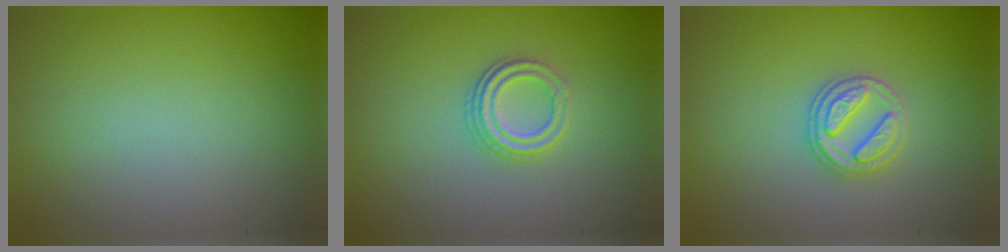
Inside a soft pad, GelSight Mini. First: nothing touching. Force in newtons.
{"total": 2.9, "press": 2.2, "slide": 1.9}
{"total": 2.8, "press": 2.7, "slide": 0.8}